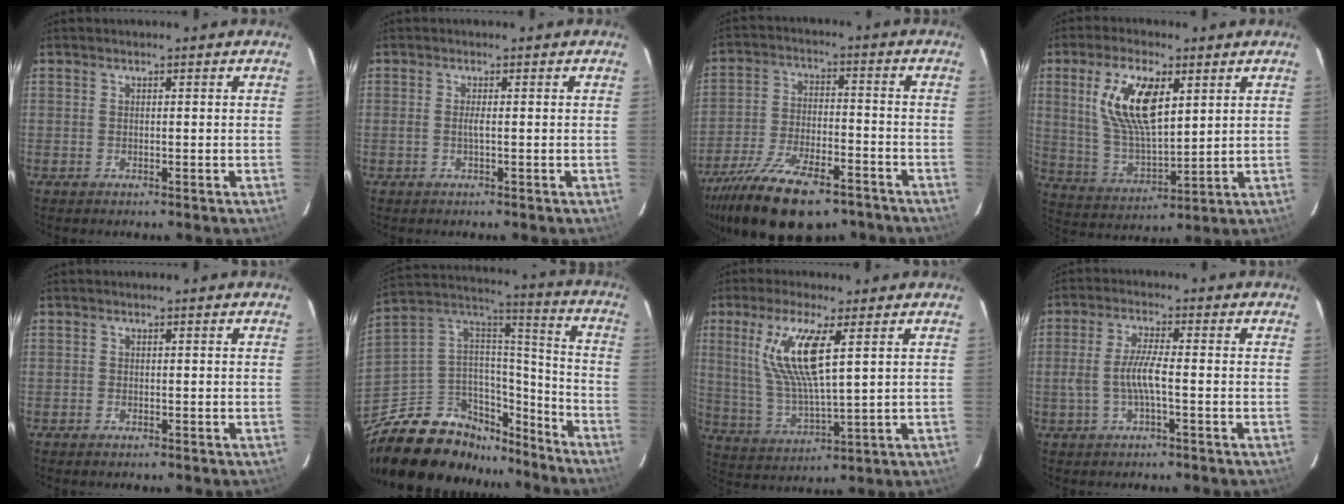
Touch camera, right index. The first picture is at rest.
{"total": 1.1, "force": [-0.2, -0.2, 1.0], "torque": [-0.018, -0.002, -0.005]}
{"total": 20.2, "force": [-14.6, 7.9, 11.6], "torque": [-0.234, -0.036, -0.233]}
{"total": 13.9, "force": [4.9, 5.8, 11.6], "torque": [-0.228, 0.007, 0.103]}
{"total": 0.6, "force": [-0.5, 0.3, 0.1], "torque": [-0.004, 0.000, -0.010]}
{"total": 26.0, "force": [-18.6, 13.4, 12.2], "torque": [-0.253, 0.051, -0.288]}
{"total": 12.7, "force": [4.6, 2.4, 11.6], "torque": [-0.233, -0.006, 0.100]}
{"total": 5.9, "force": [-1.3, 0.8, 5.7], "torque": [-0.119, 0.001, -0.024]}